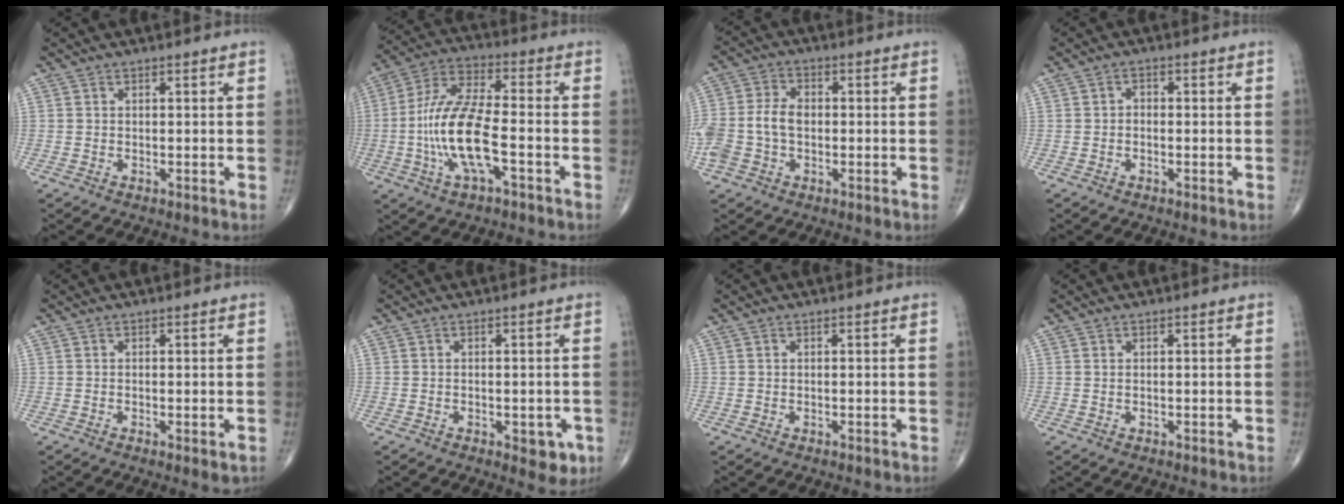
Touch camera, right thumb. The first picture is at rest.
{"total": 14.7, "force": [-3.7, 5.1, 13.3], "torque": [-0.278, 0.032, -0.072]}
{"total": 9.0, "force": [-1.2, 6.2, 6.4], "torque": [-0.141, 0.026, -0.026]}
{"total": 1.3, "force": [-0.3, 1.0, 0.8], "torque": [-0.006, 0.006, -0.009]}
{"total": 1.5, "force": [-0.4, 0.5, 1.4], "torque": [-0.024, -0.005, -0.004]}
{"total": 4.3, "force": [-1.5, 2.2, 3.4], "torque": [-0.023, -0.002, -0.015]}
{"total": 0.0}
{"total": 0.0}